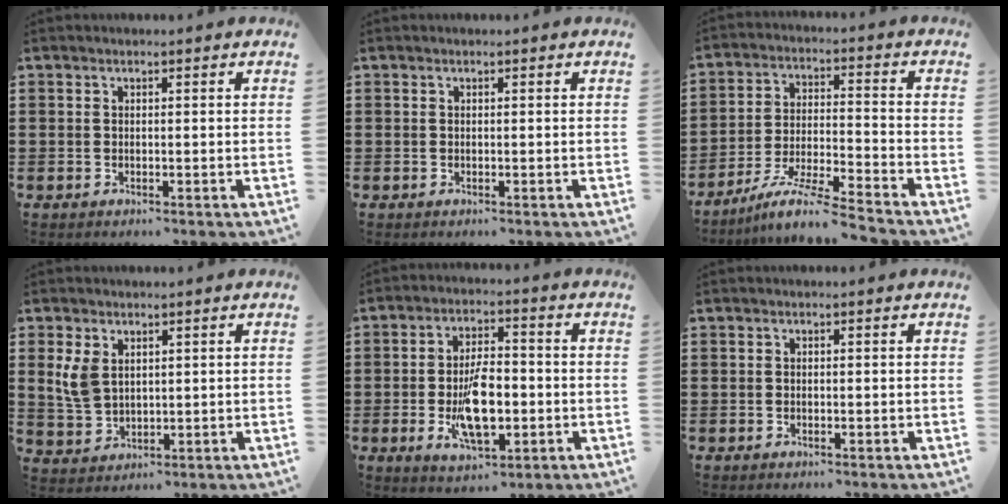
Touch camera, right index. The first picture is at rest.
{"total": 0.0}
{"total": 8.3, "force": [-7.2, -0.2, 3.9], "torque": [-0.084, -0.005, -0.145]}
{"total": 4.5, "force": [1.7, 3.0, 2.9], "torque": [-0.081, 0.004, 0.028]}
{"total": 9.7, "force": [-2.1, 4.2, 8.5], "torque": [-0.161, -0.009, -0.034]}
{"total": 0.0}